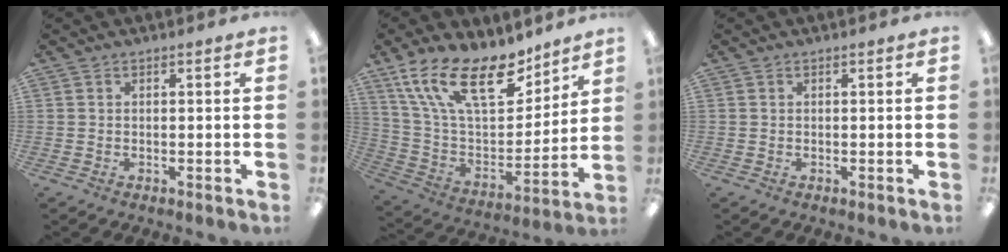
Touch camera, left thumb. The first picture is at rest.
{"total": 21.6, "force": [14.0, 9.2, 13.6], "torque": [-0.257, -0.078, 0.251]}
{"total": 0.0}